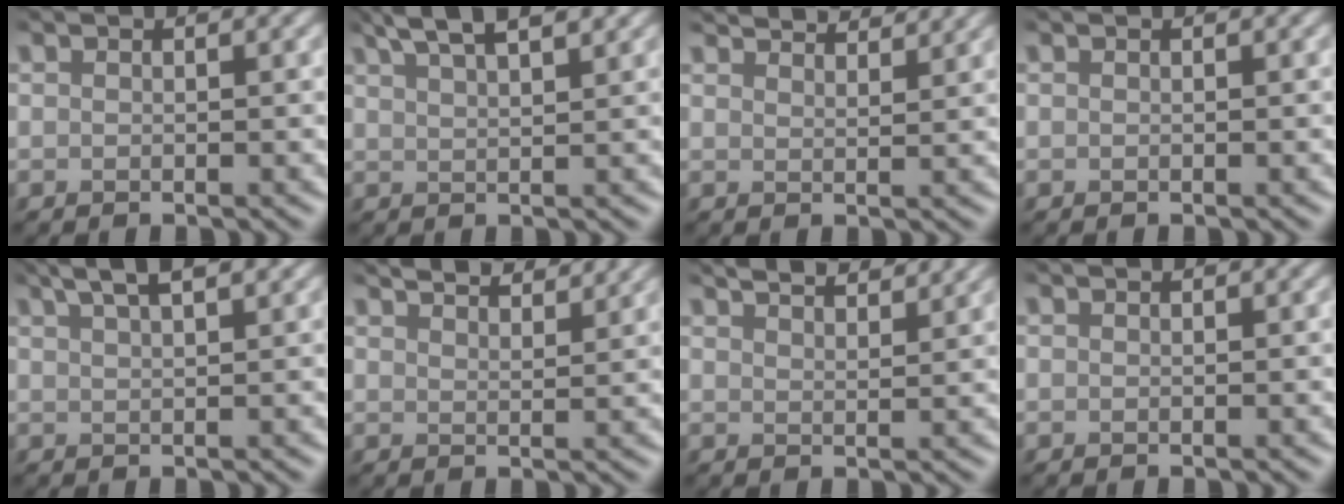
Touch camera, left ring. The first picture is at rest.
{"total": 5.7, "force": [4.1, 1.6, 3.6], "torque": [-0.044, 0.029, 0.044]}
{"total": 4.6, "force": [4.3, 0.7, 1.5], "torque": [-0.014, 0.007, 0.046]}
{"total": 0.0}
{"total": 4.8, "force": [3.2, 1.4, 3.3], "torque": [-0.032, 0.020, 0.029]}
{"total": 5.3, "force": [4.7, 1.1, 2.1], "torque": [-0.018, 0.019, 0.043]}
{"total": 5.7, "force": [4.9, 1.4, 2.6], "torque": [-0.019, 0.027, 0.039]}
{"total": 0.0}